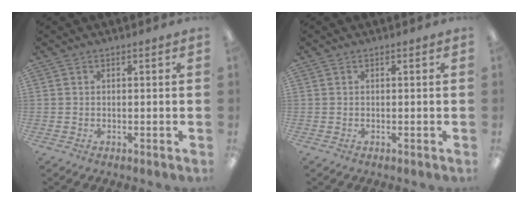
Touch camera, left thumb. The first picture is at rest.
{"total": 0.0}